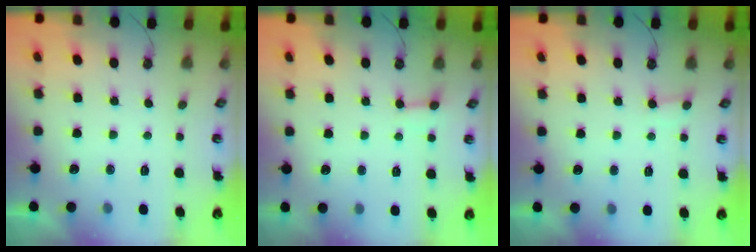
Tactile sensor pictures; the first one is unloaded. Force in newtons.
{"total": 2.1, "press": 2.1, "slide": 0.1}
{"total": 5.1, "press": 5.0, "slide": 0.5}